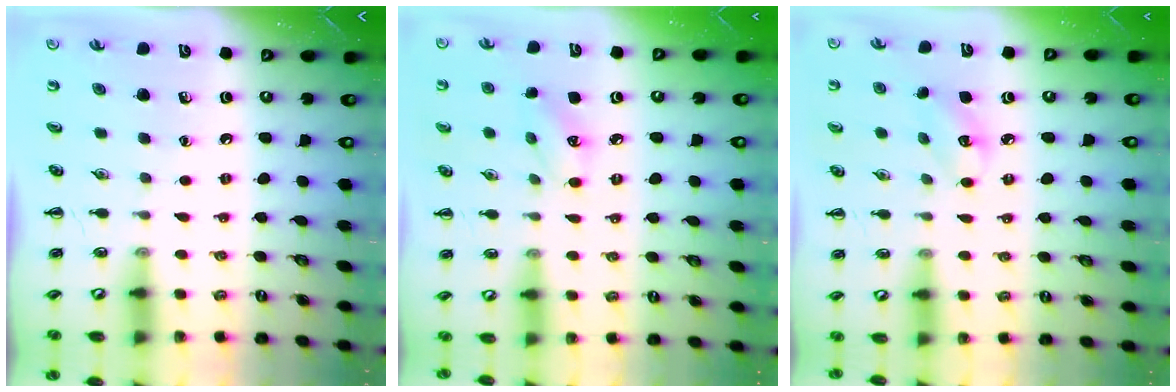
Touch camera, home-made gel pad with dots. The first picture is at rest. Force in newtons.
{"total": 5.5, "press": 5.4, "slide": 1.2}
{"total": 4.6, "press": 4.6, "slide": 0.6}